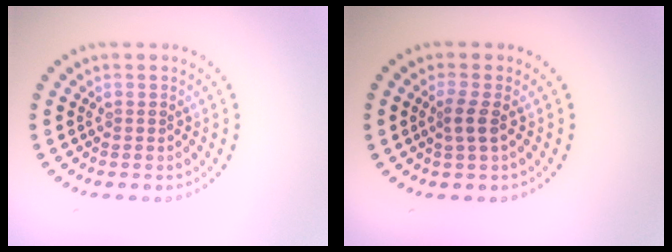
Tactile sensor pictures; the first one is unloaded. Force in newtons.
{"total": 1.7, "press": 1.4, "slide": 1.0}